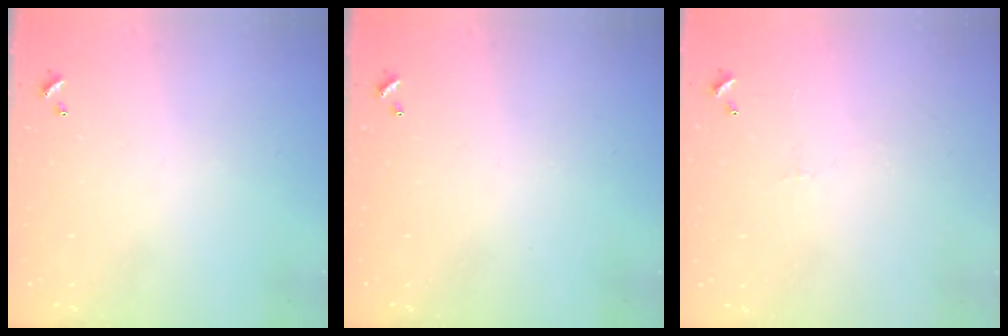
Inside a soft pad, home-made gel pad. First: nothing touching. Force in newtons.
{"total": 0.0}
{"total": 6.5, "press": 6.4, "slide": 0.7}